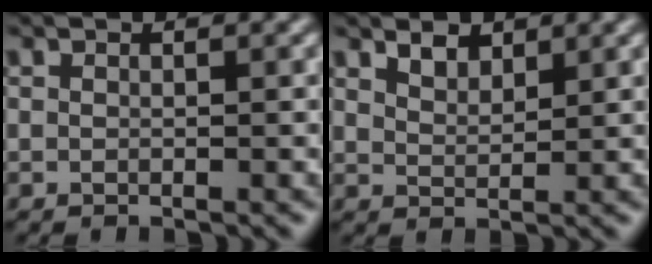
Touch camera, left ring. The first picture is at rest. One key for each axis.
{"total": 1.9, "fx": 1.6, "fy": 0.7, "fz": 0.7, "tx": -0.015, "ty": -0.002, "tz": 0.030}